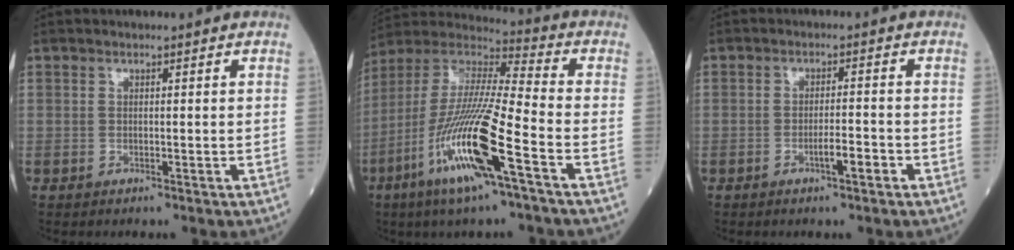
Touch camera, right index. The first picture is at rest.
{"total": 18.5, "force": [-7.9, 0.9, 16.7], "torque": [-0.358, -0.031, -0.157]}
{"total": 3.0, "force": [-1.6, 0.2, 2.5], "torque": [-0.038, 0.001, -0.027]}